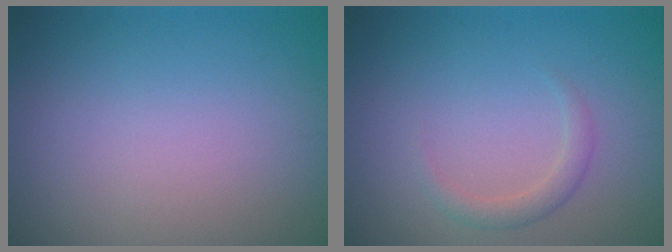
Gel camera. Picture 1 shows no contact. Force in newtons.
{"total": 1.6, "press": 1.6, "slide": 0.1}